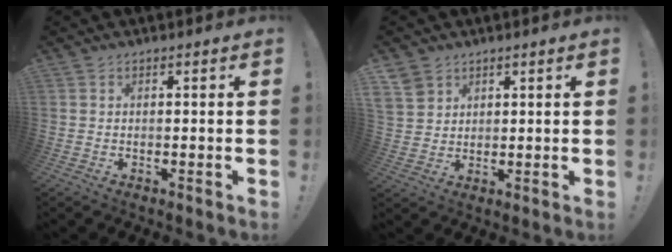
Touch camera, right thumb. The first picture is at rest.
{"total": 4.9, "force": [3.3, 3.5, 0.9], "torque": [-0.020, -0.019, 0.067]}